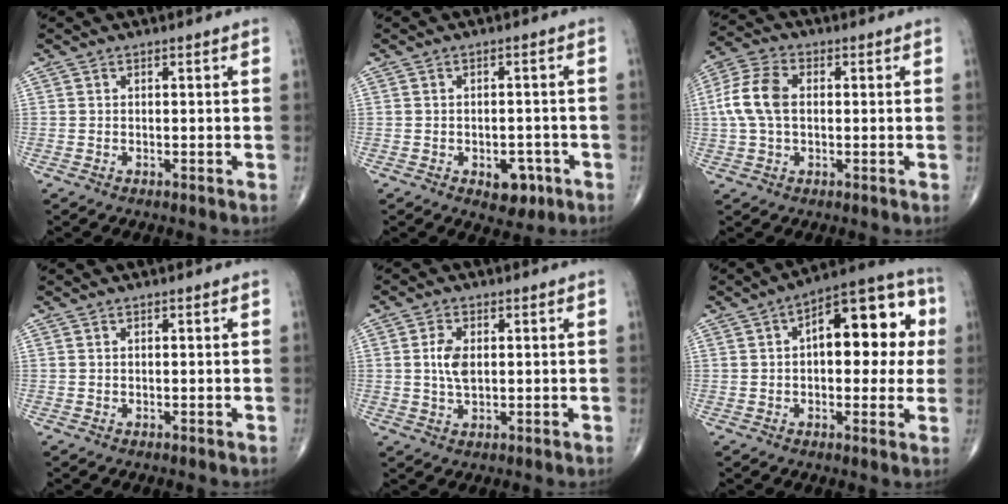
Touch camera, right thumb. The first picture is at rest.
{"total": 5.5, "force": [-2.4, 3.2, 3.7], "torque": [-0.026, 0.012, -0.025]}
{"total": 8.7, "force": [0.5, 5.4, 6.8], "torque": [-0.152, 0.021, 0.006]}
{"total": 0.0}
{"total": 4.8, "force": [0.6, 2.7, 4.0], "torque": [-0.081, -0.002, 0.011]}
{"total": 16.9, "force": [2.8, 8.3, 14.4], "torque": [-0.155, 0.031, 0.031]}